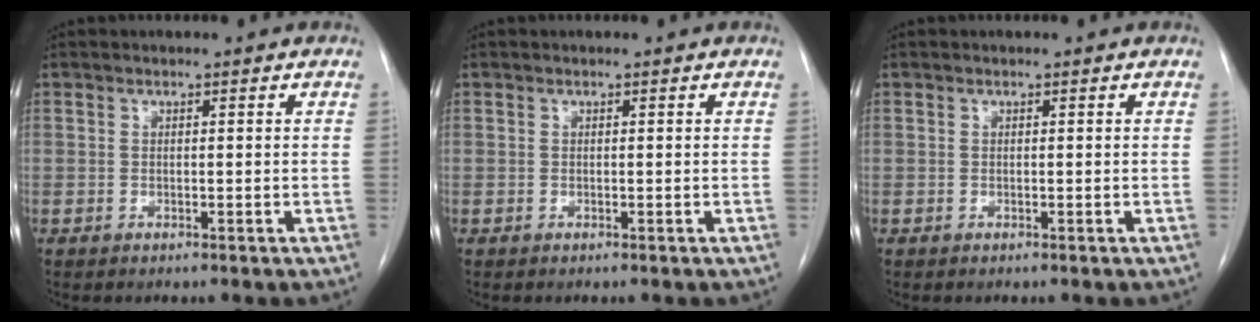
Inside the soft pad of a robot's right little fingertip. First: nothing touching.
{"total": 0.0}
{"total": 0.0}